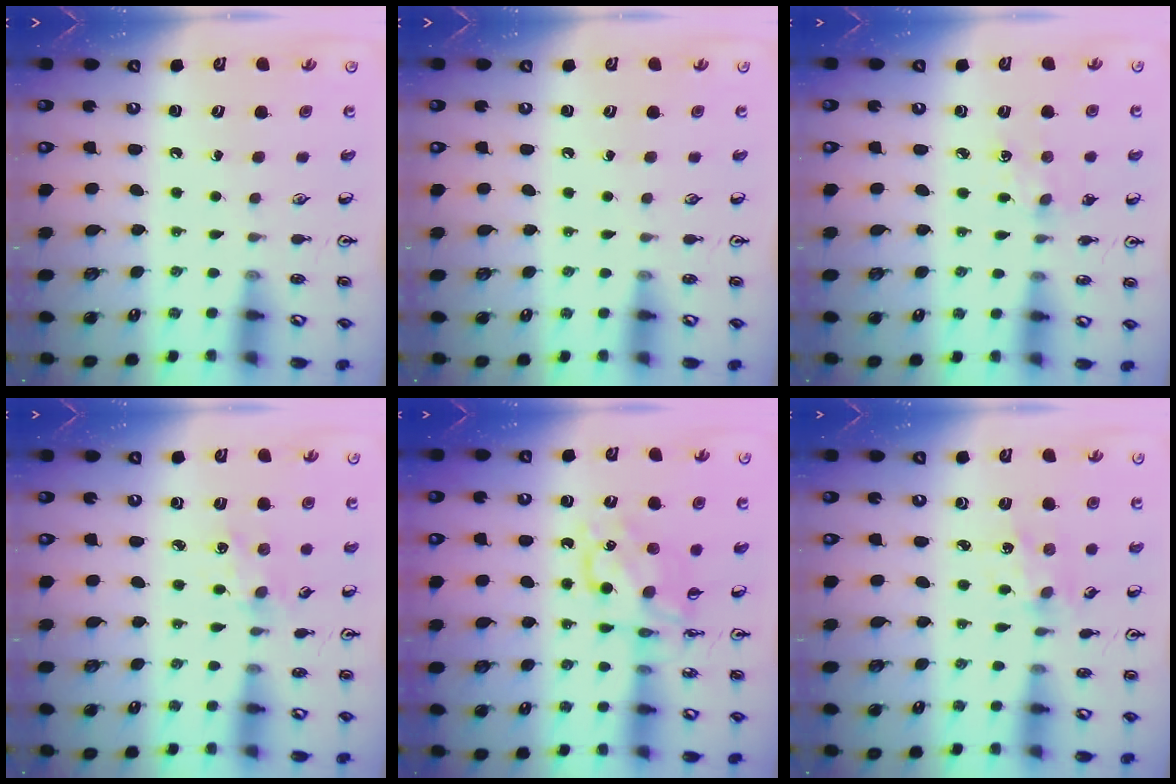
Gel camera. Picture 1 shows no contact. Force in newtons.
{"total": 0.0}
{"total": 5.9, "press": 5.8, "slide": 0.6}
{"total": 3.4, "press": 3.4, "slide": 0.5}
{"total": 9.9, "press": 9.8, "slide": 0.9}
{"total": 1.2, "press": 1.2, "slide": 0.2}